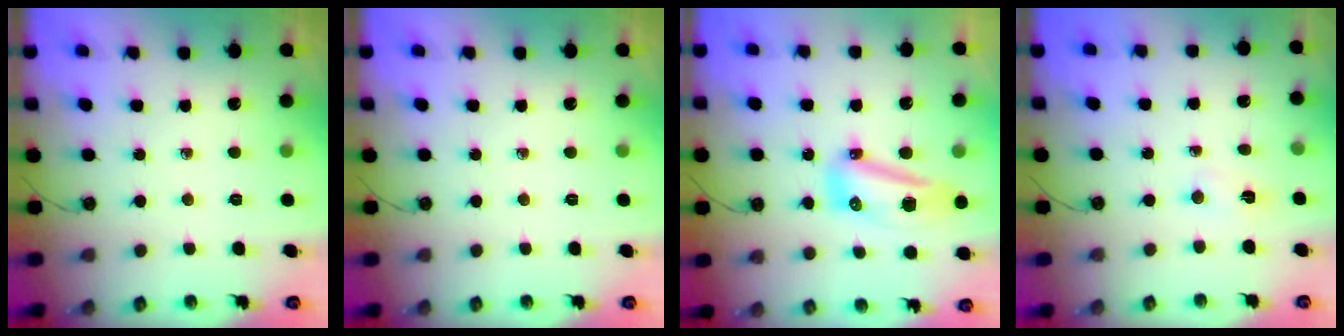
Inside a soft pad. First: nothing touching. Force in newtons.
{"total": 0.0}
{"total": 18.4, "press": 13.7, "slide": 12.3}
{"total": 2.1, "press": 1.8, "slide": 1.0}